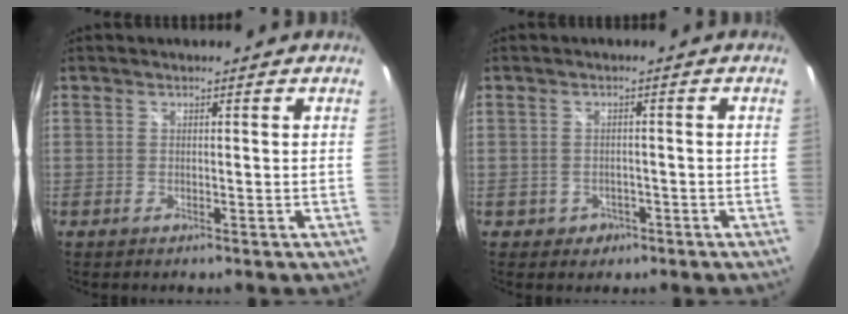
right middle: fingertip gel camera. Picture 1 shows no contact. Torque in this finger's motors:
{"motor_torque": [0.20, -0.36, 0.00, 0.00]}